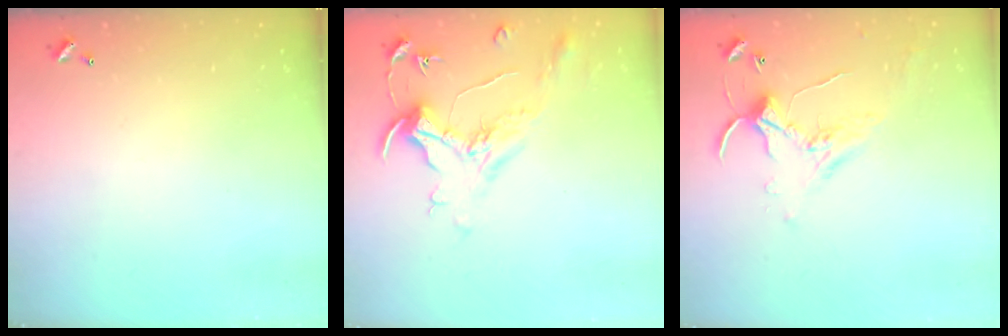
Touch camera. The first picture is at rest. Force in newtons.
{"total": 1.6, "press": 1.4, "slide": 0.7}
{"total": 1.5, "press": 1.5, "slide": 0.3}